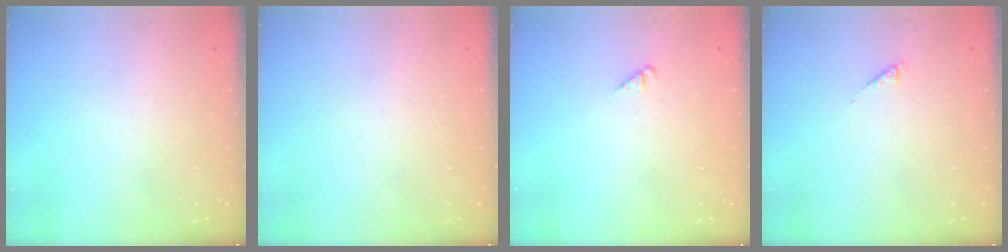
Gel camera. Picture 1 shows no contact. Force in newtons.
{"total": 0.0}
{"total": 1.3, "press": 1.3, "slide": 0.3}
{"total": 0.0}